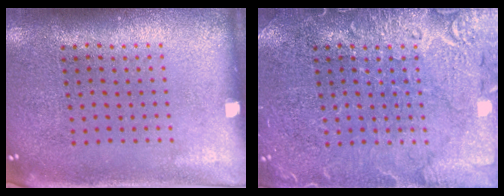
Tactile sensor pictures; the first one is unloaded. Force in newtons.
{"total": 4.5, "press": 4.5, "slide": 0.7}